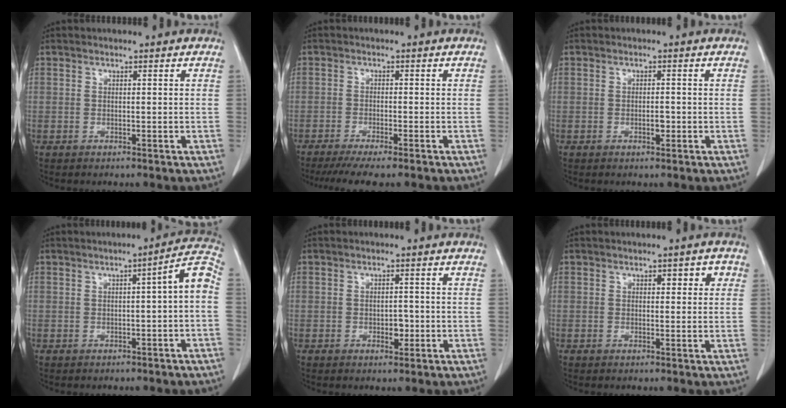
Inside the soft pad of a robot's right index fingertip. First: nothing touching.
{"total": 7.5, "force": [-6.2, 0.3, 4.3], "torque": [-0.058, -0.015, -0.097]}
{"total": 1.5, "force": [-0.5, 0.5, 1.3], "torque": [-0.023, 0.000, -0.007]}
{"total": 5.5, "force": [-0.6, 0.4, 5.4], "torque": [-0.065, 0.018, -0.011]}
{"total": 2.0, "force": [-0.6, 1.2, 1.5], "torque": [-0.020, 0.002, -0.004]}
{"total": 2.6, "force": [1.0, 1.2, 2.1], "torque": [-0.023, 0.009, 0.011]}